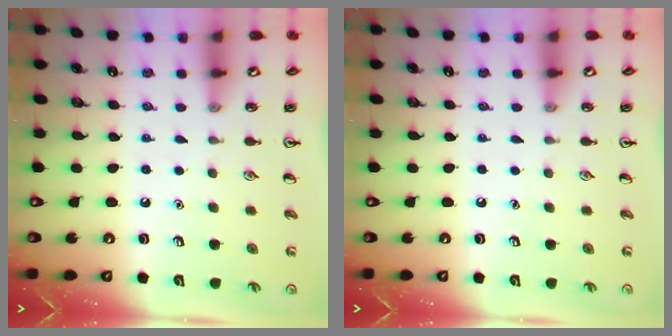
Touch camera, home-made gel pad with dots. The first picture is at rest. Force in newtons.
{"total": 0.0}